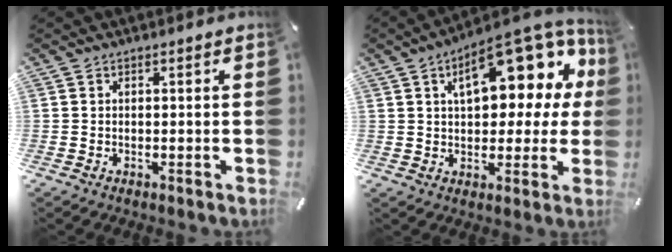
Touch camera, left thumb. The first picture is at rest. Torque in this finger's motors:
{"motor_torque": [2.48, 2.53, 1.49, -1.28, 0.49]}